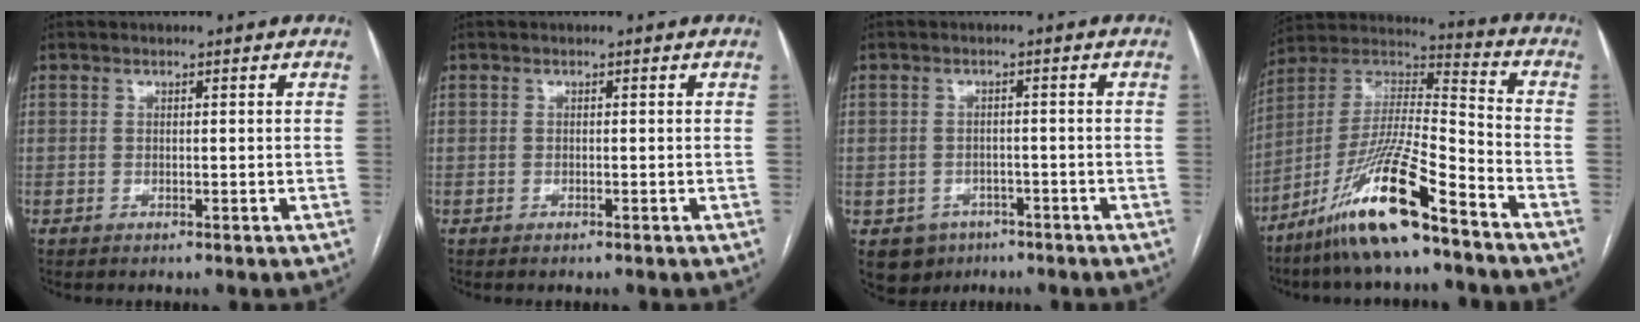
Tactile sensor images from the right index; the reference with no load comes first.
{"total": 0.0}
{"total": 4.6, "force": [-2.5, 3.8, 0.7], "torque": [-0.008, 0.007, -0.033]}
{"total": 16.7, "force": [-11.2, 1.2, 12.4], "torque": [-0.255, -0.012, -0.208]}